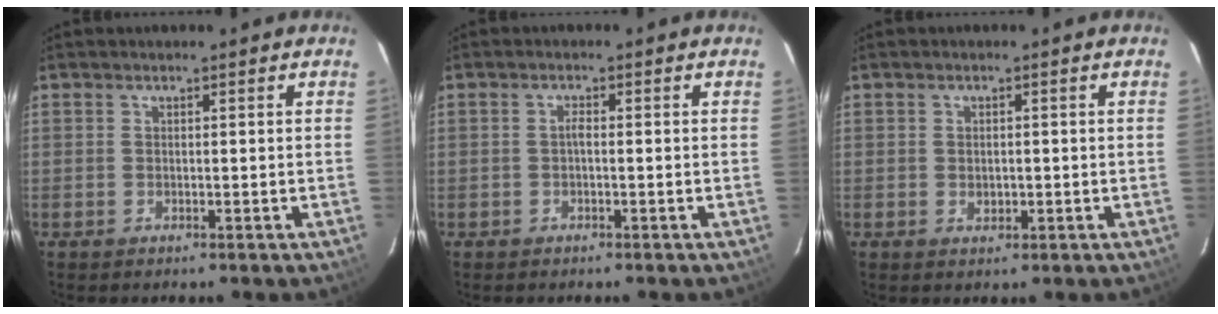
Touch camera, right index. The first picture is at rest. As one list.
[{"total": 0.9, "force": [-0.3, 0.3, 0.8], "torque": [-0.016, 0.006, -0.006]}, {"total": 2.0, "force": [-0.1, 1.4, 1.3], "torque": [-0.021, 0.002, 0.000]}]